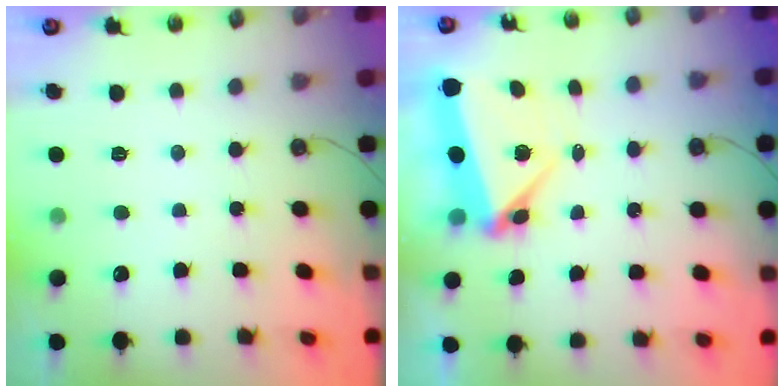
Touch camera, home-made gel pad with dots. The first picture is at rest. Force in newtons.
{"total": 5.5, "press": 5.2, "slide": 1.7}